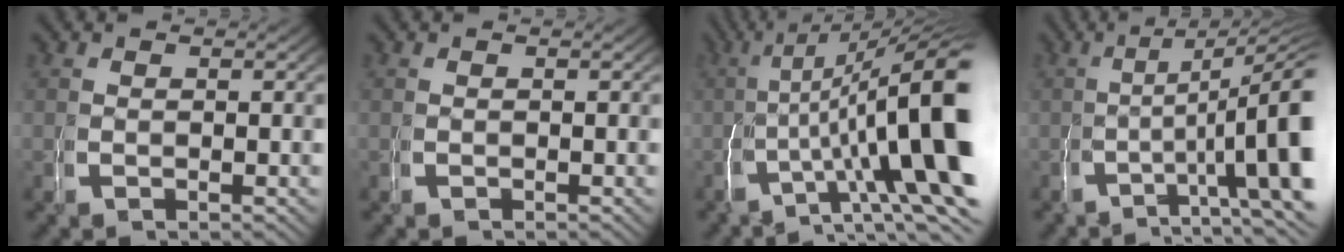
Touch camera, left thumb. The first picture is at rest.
{"total": 0.0}
{"total": 16.1, "force": [1.3, 8.0, 13.9], "torque": [-0.184, -0.014, 0.023]}
{"total": 9.6, "force": [0.5, 5.0, 8.2], "torque": [-0.122, -0.010, 0.009]}